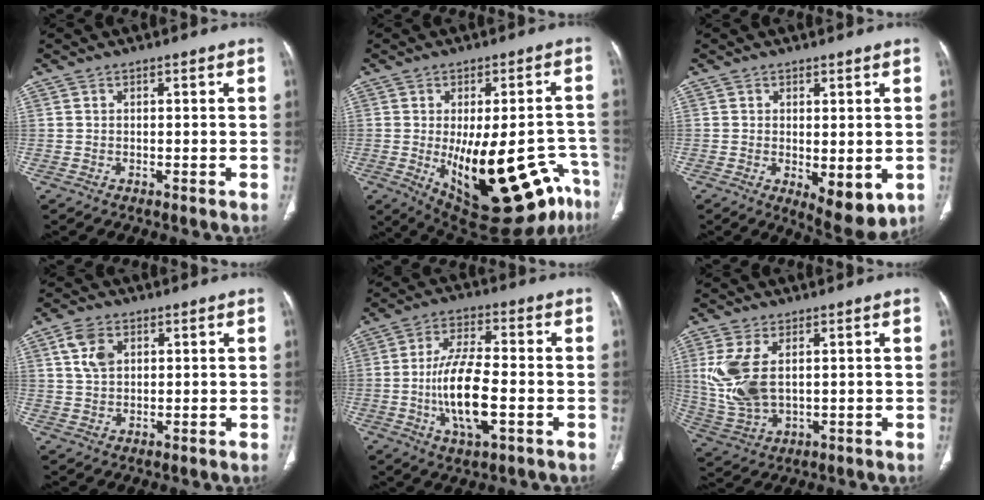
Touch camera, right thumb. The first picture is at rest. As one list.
[{"total": 24.6, "force": [-10.0, 9.6, 20.3], "torque": [-0.212, 0.016, -0.117]}, {"total": 7.3, "force": [-1.4, 3.2, 6.4], "torque": [-0.073, -0.021, -0.008]}, {"total": 5.5, "force": [2.1, 3.6, 3.6], "torque": [-0.062, -0.001, 0.041]}, {"total": 12.8, "force": [-2.9, 4.8, 11.5], "torque": [-0.217, 0.011, -0.052]}, {"total": 10.9, "force": [2.2, 6.0, 8.8], "torque": [-0.201, -0.009, 0.059]}]